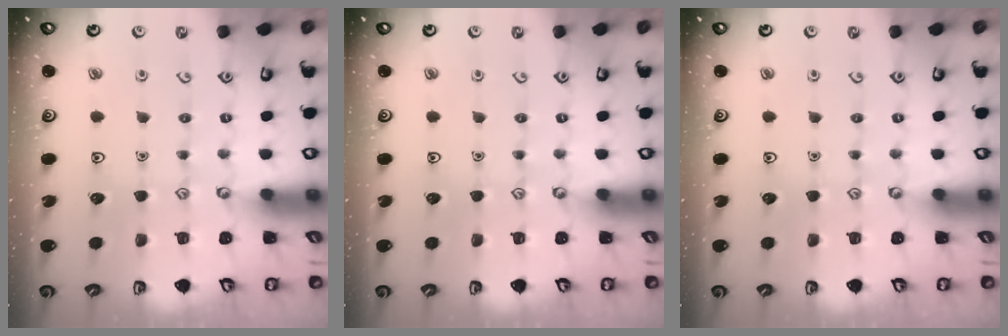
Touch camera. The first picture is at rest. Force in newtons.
{"total": 0.0}
{"total": 0.0}